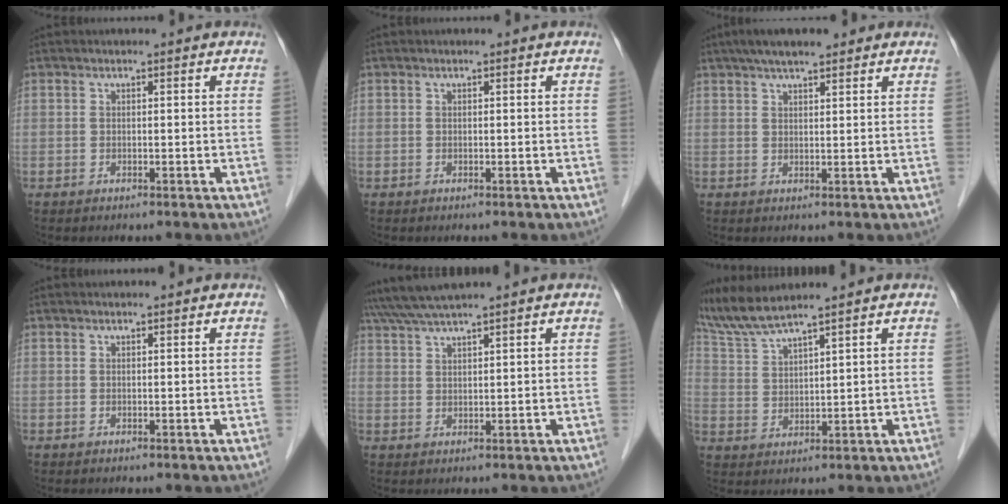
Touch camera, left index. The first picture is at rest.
{"total": 0.0}
{"total": 6.8, "force": [5.2, 1.5, 4.1], "torque": [-0.065, 0.032, 0.083]}
{"total": 1.3, "force": [1.3, 0.1, 0.4], "torque": [-0.009, 0.019, 0.019]}
{"total": 5.1, "force": [4.5, -1.4, 2.0], "torque": [-0.041, 0.024, 0.090]}
{"total": 7.3, "force": [6.4, -0.9, 3.3], "torque": [-0.079, 0.010, 0.134]}